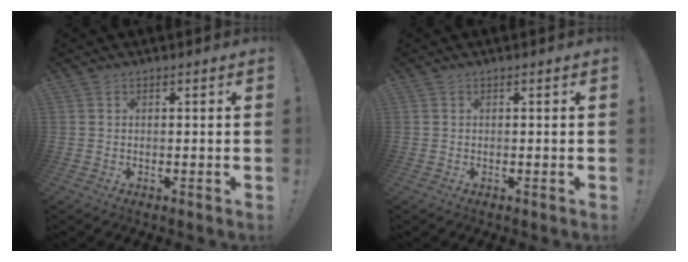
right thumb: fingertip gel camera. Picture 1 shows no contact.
{"total": 0.0}